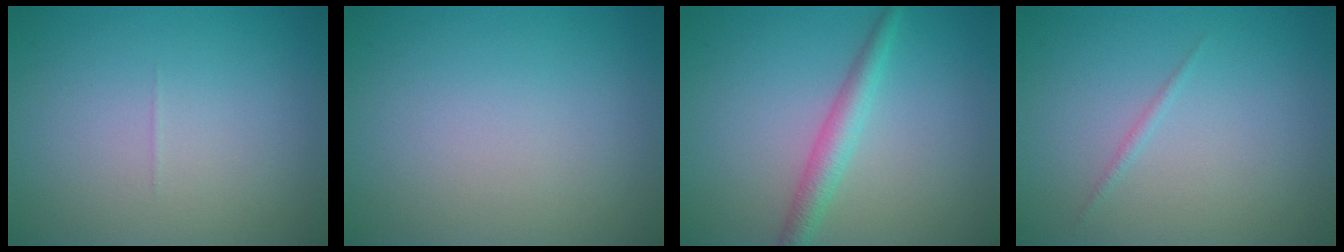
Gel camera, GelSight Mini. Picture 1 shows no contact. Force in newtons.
{"total": 0.0}
{"total": 2.5, "press": 2.5, "slide": 0.1}
{"total": 0.5, "press": 0.5, "slide": 0.0}